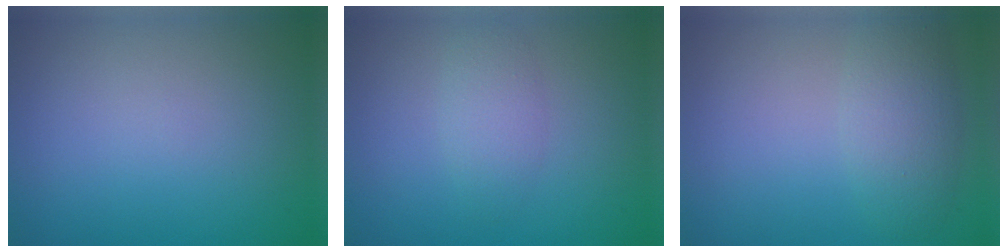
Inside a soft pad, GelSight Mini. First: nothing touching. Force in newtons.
{"total": 2.0, "press": 2.0, "slide": 0.1}
{"total": 3.2, "press": 3.2, "slide": 0.1}